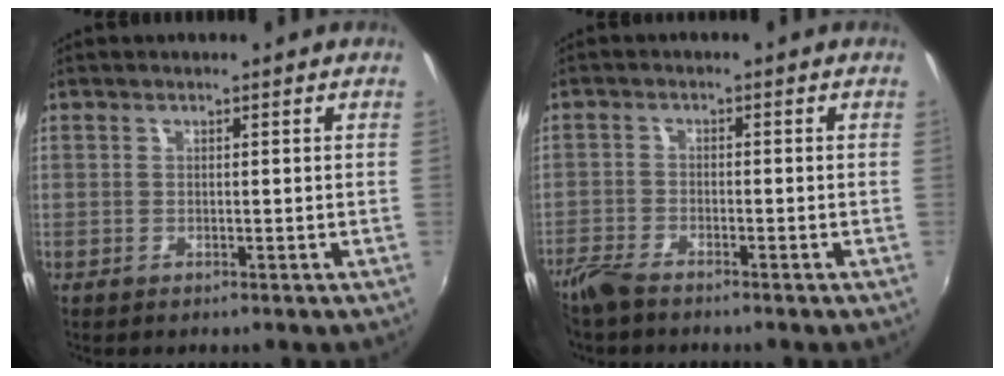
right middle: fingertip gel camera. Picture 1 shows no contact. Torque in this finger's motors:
{"motor_torque": [1.24, -0.90, 0.83, 0.21]}